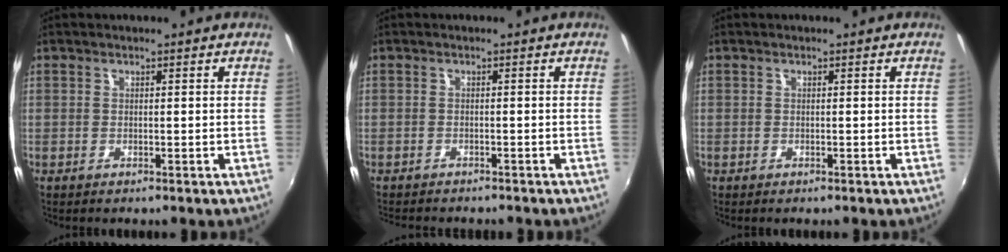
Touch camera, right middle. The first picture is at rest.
{"total": 3.9, "force": [-3.6, 0.8, 1.2], "torque": [-0.031, -0.015, -0.055]}
{"total": 0.0}